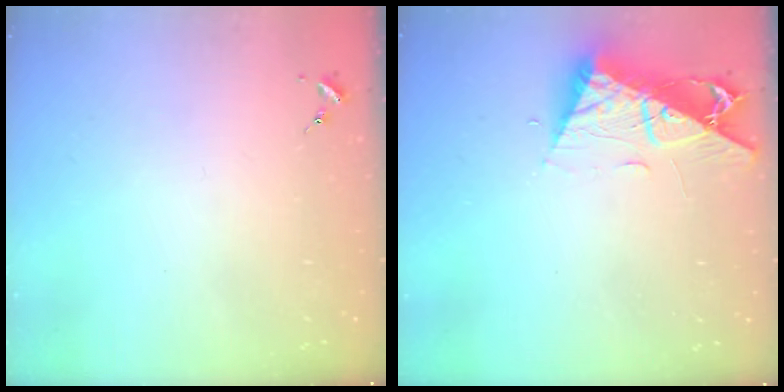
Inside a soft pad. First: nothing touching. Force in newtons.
{"total": 11.8, "press": 11.7, "slide": 1.4}